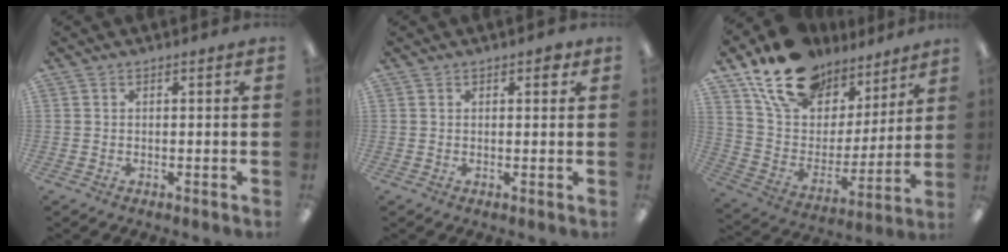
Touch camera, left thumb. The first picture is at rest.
{"total": 1.9, "force": [1.1, 1.0, 1.2], "torque": [-0.009, -0.003, 0.015]}
{"total": 17.7, "force": [13.2, 10.1, 6.2], "torque": [-0.124, -0.083, 0.243]}